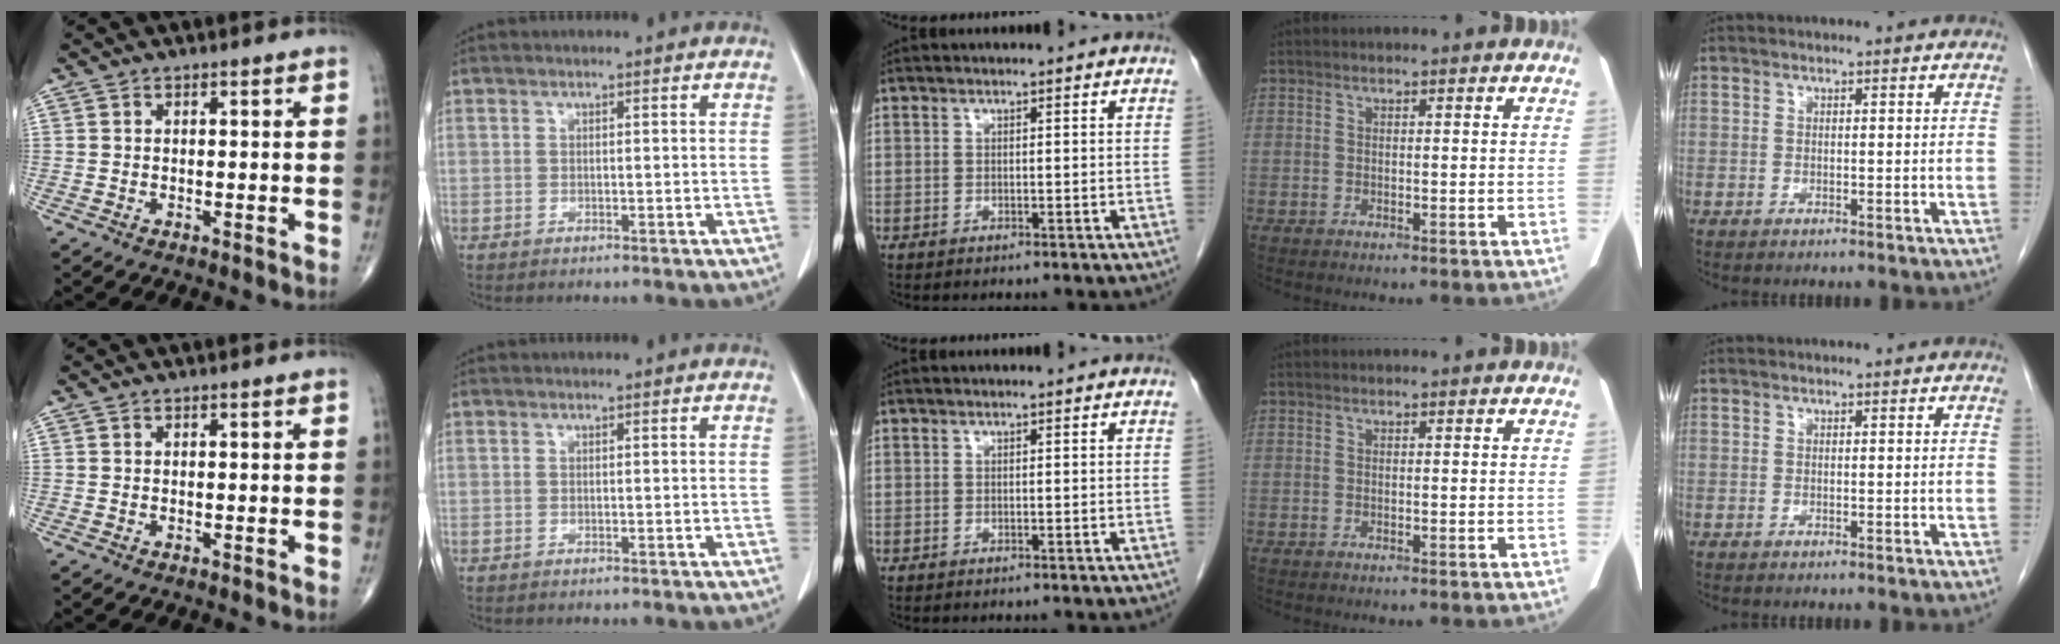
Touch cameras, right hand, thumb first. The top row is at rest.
{}